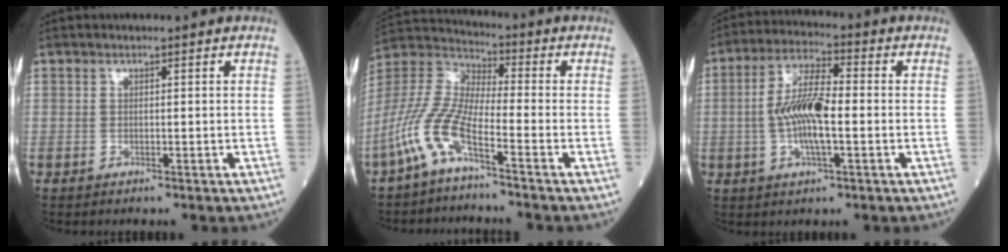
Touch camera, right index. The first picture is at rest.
{"total": 9.9, "force": [-5.6, 1.6, 8.0], "torque": [-0.198, -0.002, -0.123]}
{"total": 9.4, "force": [-0.8, 2.3, 9.1], "torque": [-0.179, 0.008, -0.019]}